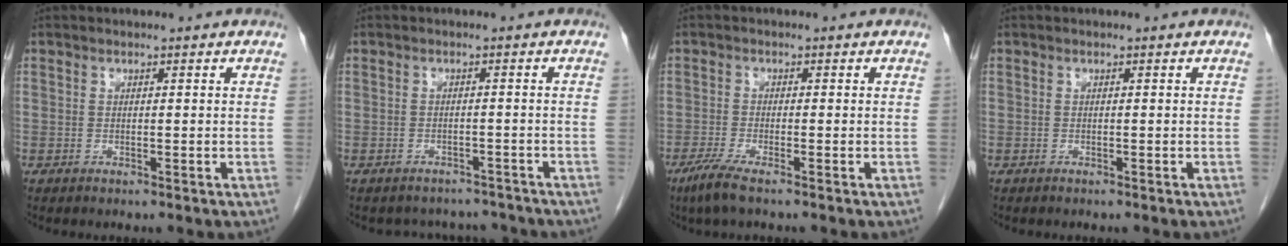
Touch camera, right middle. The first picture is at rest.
{"total": 6.2, "force": [-5.7, 2.3, 0.1], "torque": [0.006, 0.017, -0.066]}
{"total": 3.6, "force": [-2.5, 0.0, 2.6], "torque": [-0.060, -0.012, -0.055]}
{"total": 0.0}